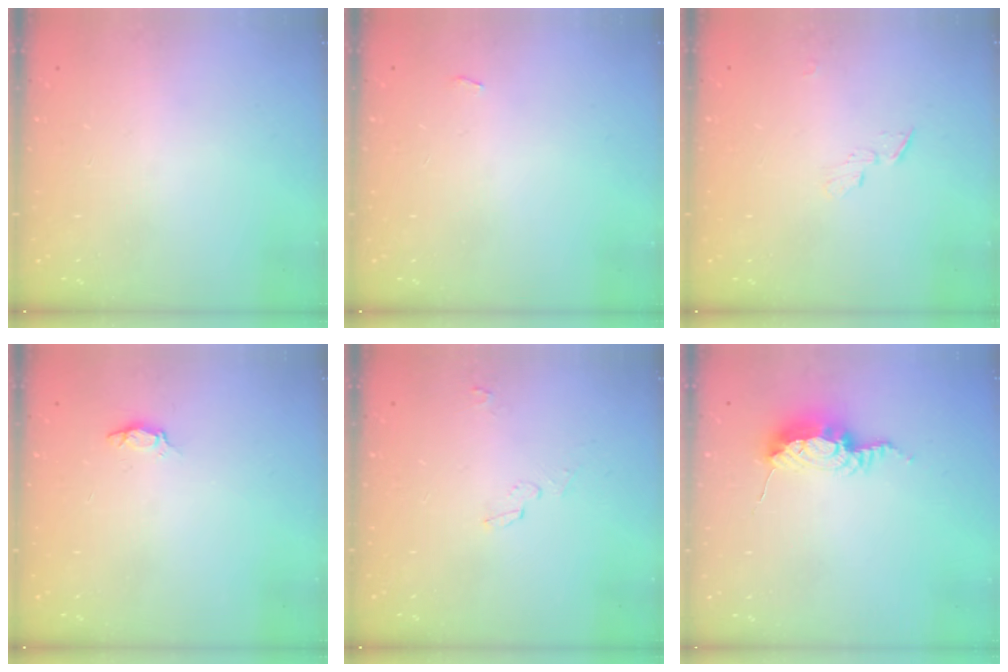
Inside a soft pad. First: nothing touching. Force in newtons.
{"total": 2.3, "press": 2.3, "slide": 0.3}
{"total": 3.3, "press": 3.3, "slide": 0.3}
{"total": 3.1, "press": 3.1, "slide": 0.4}
{"total": 2.6, "press": 2.3, "slide": 1.2}
{"total": 9.2, "press": 9.2, "slide": 0.2}